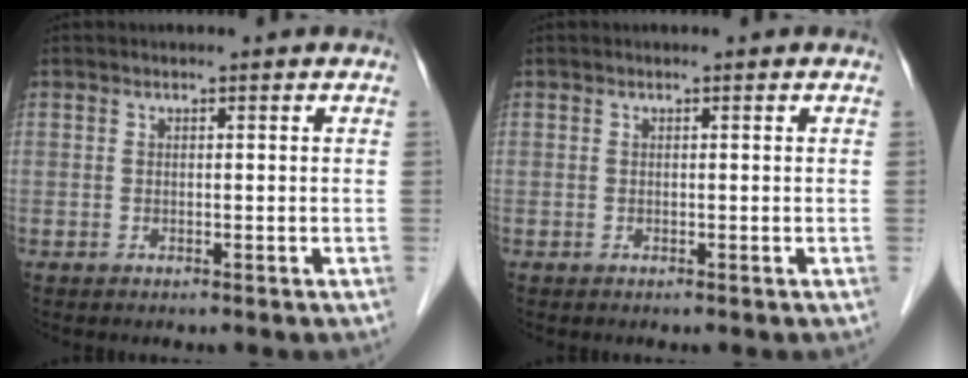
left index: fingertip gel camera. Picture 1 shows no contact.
{"total": 0.0}